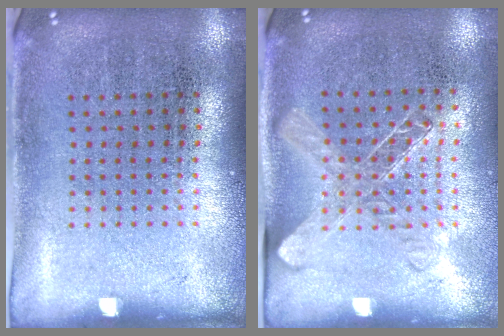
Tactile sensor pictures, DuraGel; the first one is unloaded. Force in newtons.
{"total": 1.4, "press": 1.3, "slide": 0.6}